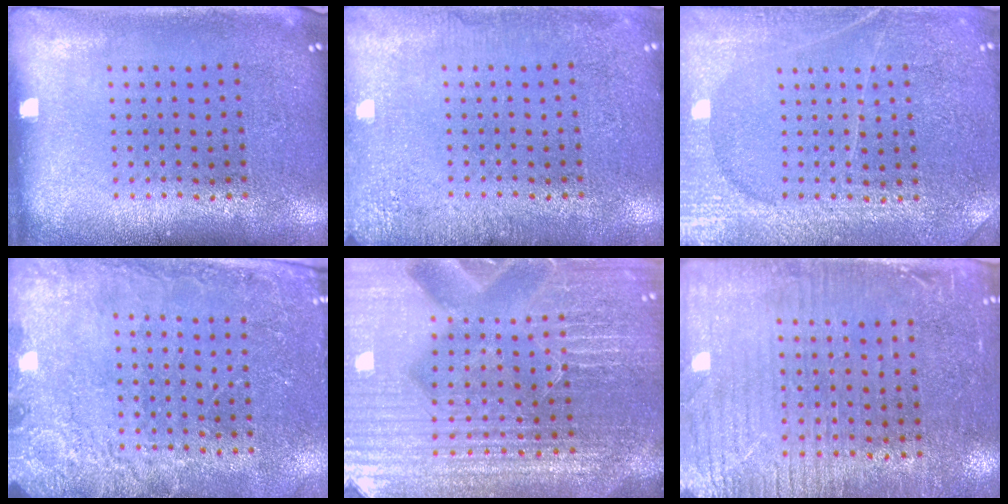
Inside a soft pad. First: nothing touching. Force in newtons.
{"total": 2.8, "press": 2.8, "slide": 0.3}
{"total": 3.8, "press": 3.7, "slide": 0.8}
{"total": 2.5, "press": 2.4, "slide": 0.5}
{"total": 6.0, "press": 5.5, "slide": 2.5}
{"total": 3.5, "press": 2.9, "slide": 1.8}